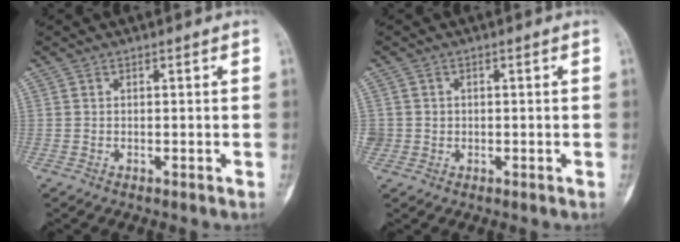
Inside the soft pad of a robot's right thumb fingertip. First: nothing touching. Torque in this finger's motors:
{"motor_torque": [0.41, 0.52, 0.46, -0.24, -0.05]}